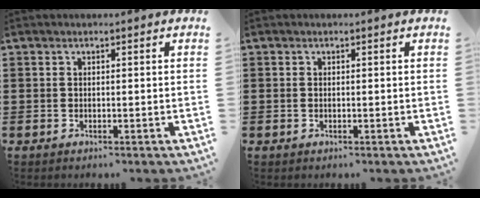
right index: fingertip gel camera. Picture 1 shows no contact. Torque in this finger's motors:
{"motor_torque": [0.20, 0.30, -0.02, -0.06]}